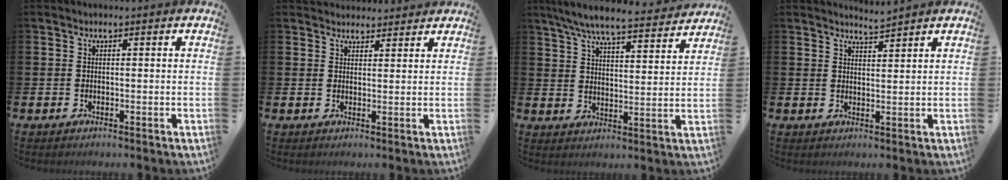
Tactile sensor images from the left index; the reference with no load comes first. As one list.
[{"total": 2.7, "force": [2.6, 0.8, -0.2], "torque": [0.010, -0.014, 0.045]}, {"total": 7.8, "force": [7.2, 0.7, 2.8], "torque": [-0.075, -0.043, 0.126]}, {"total": 3.3, "force": [3.3, -0.3, -0.1], "torque": [0.000, -0.020, 0.059]}]